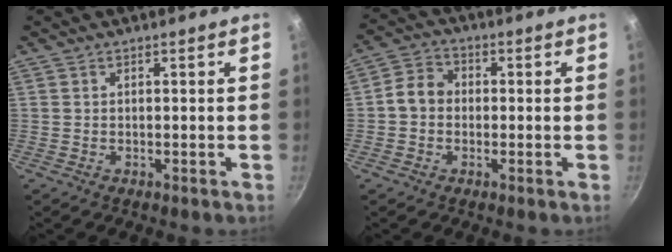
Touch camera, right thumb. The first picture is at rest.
{"total": 5.5, "force": [-0.4, 4.7, 2.9], "torque": [-0.030, 0.017, -0.023]}